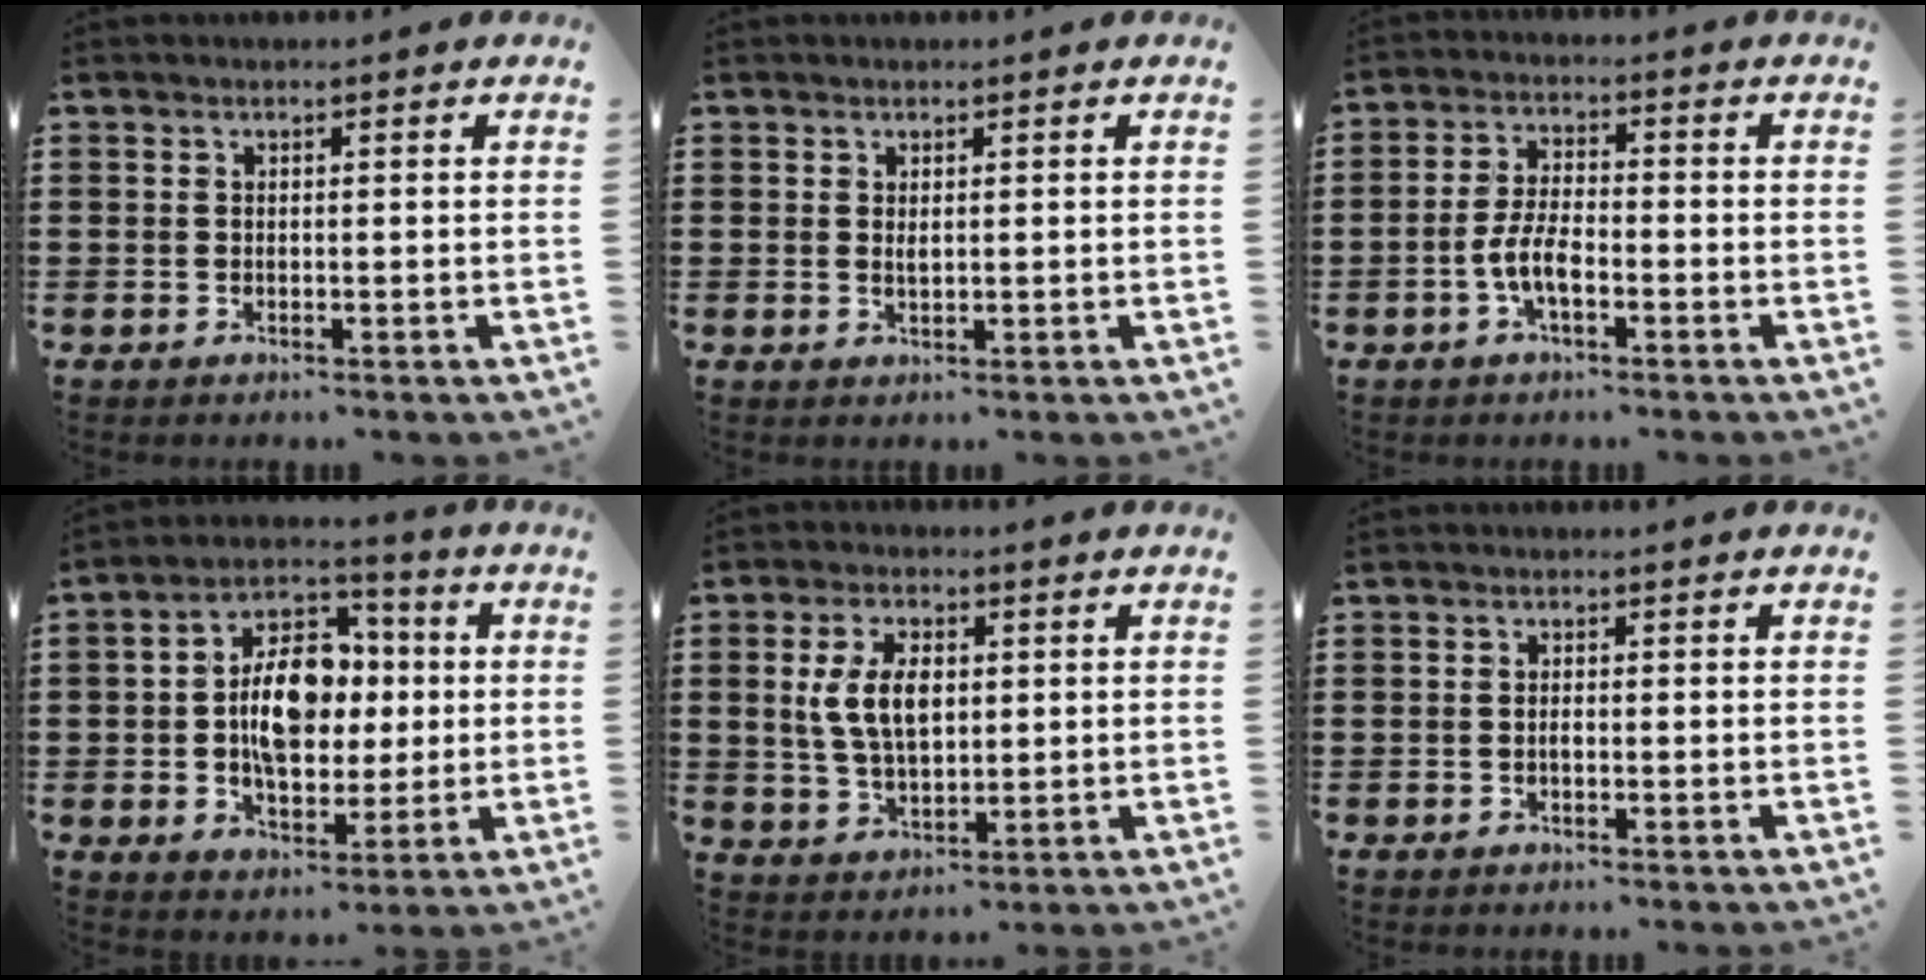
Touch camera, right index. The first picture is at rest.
{"total": 0.9, "force": [0.4, 0.3, 0.8], "torque": [-0.015, 0.004, 0.005]}
{"total": 5.3, "force": [-2.0, 1.8, 4.6], "torque": [-0.112, -0.006, -0.046]}
{"total": 11.2, "force": [0.3, 7.2, 8.5], "torque": [-0.158, 0.014, 0.001]}
{"total": 7.3, "force": [1.1, 3.9, 6.0], "torque": [-0.137, 0.003, 0.010]}
{"total": 0.7, "force": [-0.3, 0.3, 0.6], "torque": [-0.012, -0.002, -0.005]}